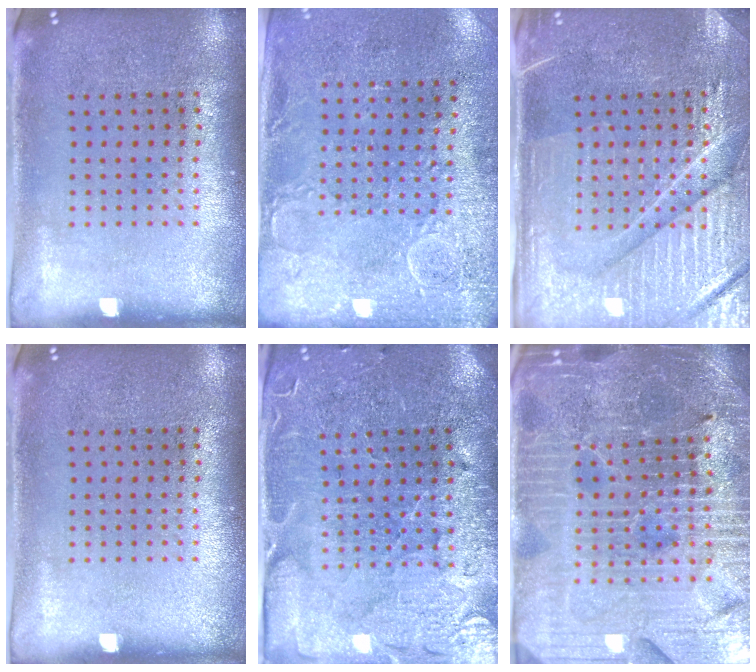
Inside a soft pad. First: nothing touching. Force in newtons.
{"total": 3.0, "press": 2.2, "slide": 2.0}
{"total": 4.5, "press": 4.3, "slide": 1.3}
{"total": 0.0}
{"total": 3.5, "press": 3.4, "slide": 0.9}
{"total": 5.3, "press": 4.9, "slide": 1.8}